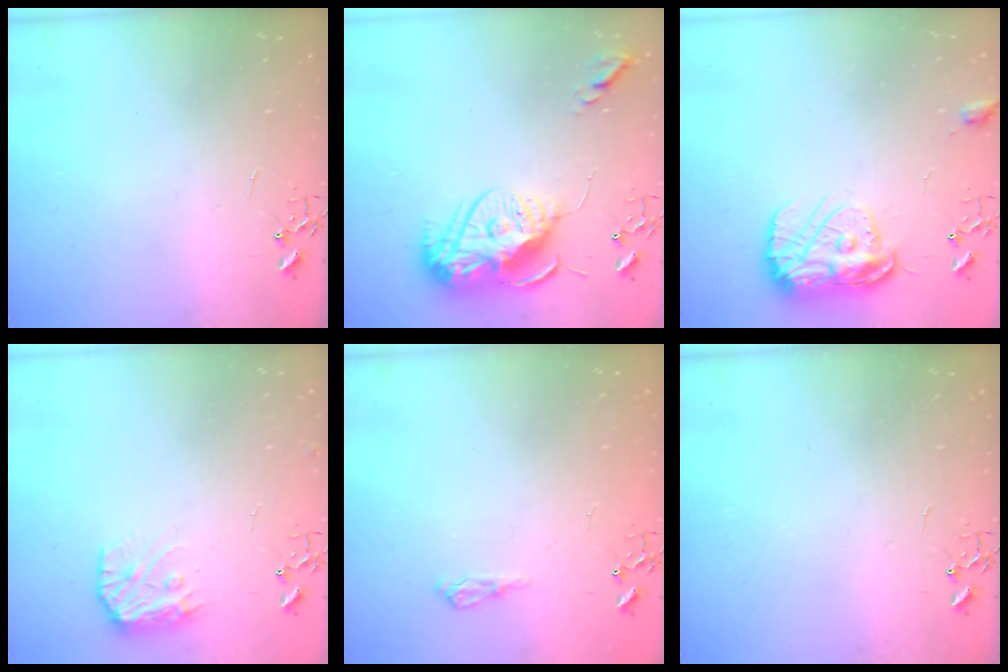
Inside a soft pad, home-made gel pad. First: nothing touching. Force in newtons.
{"total": 16.2, "press": 16.1, "slide": 1.4}
{"total": 13.0, "press": 13.0, "slide": 1.3}
{"total": 10.4, "press": 10.4, "slide": 0.6}
{"total": 6.7, "press": 6.7, "slide": 0.8}
{"total": 0.0}